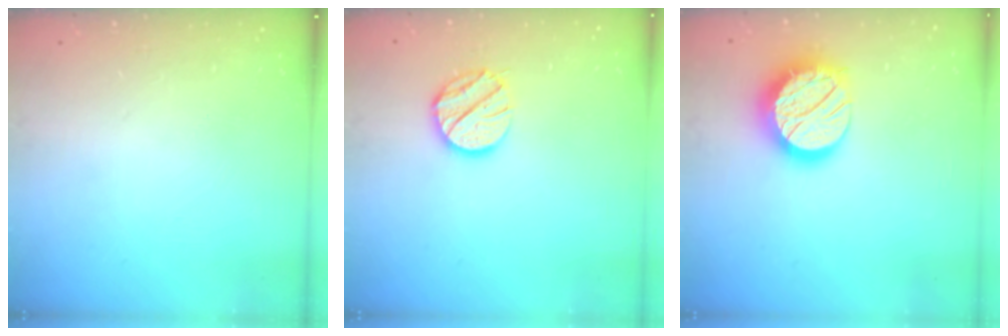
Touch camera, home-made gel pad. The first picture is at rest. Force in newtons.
{"total": 12.2, "press": 12.1, "slide": 1.4}
{"total": 16.2, "press": 16.2, "slide": 1.0}